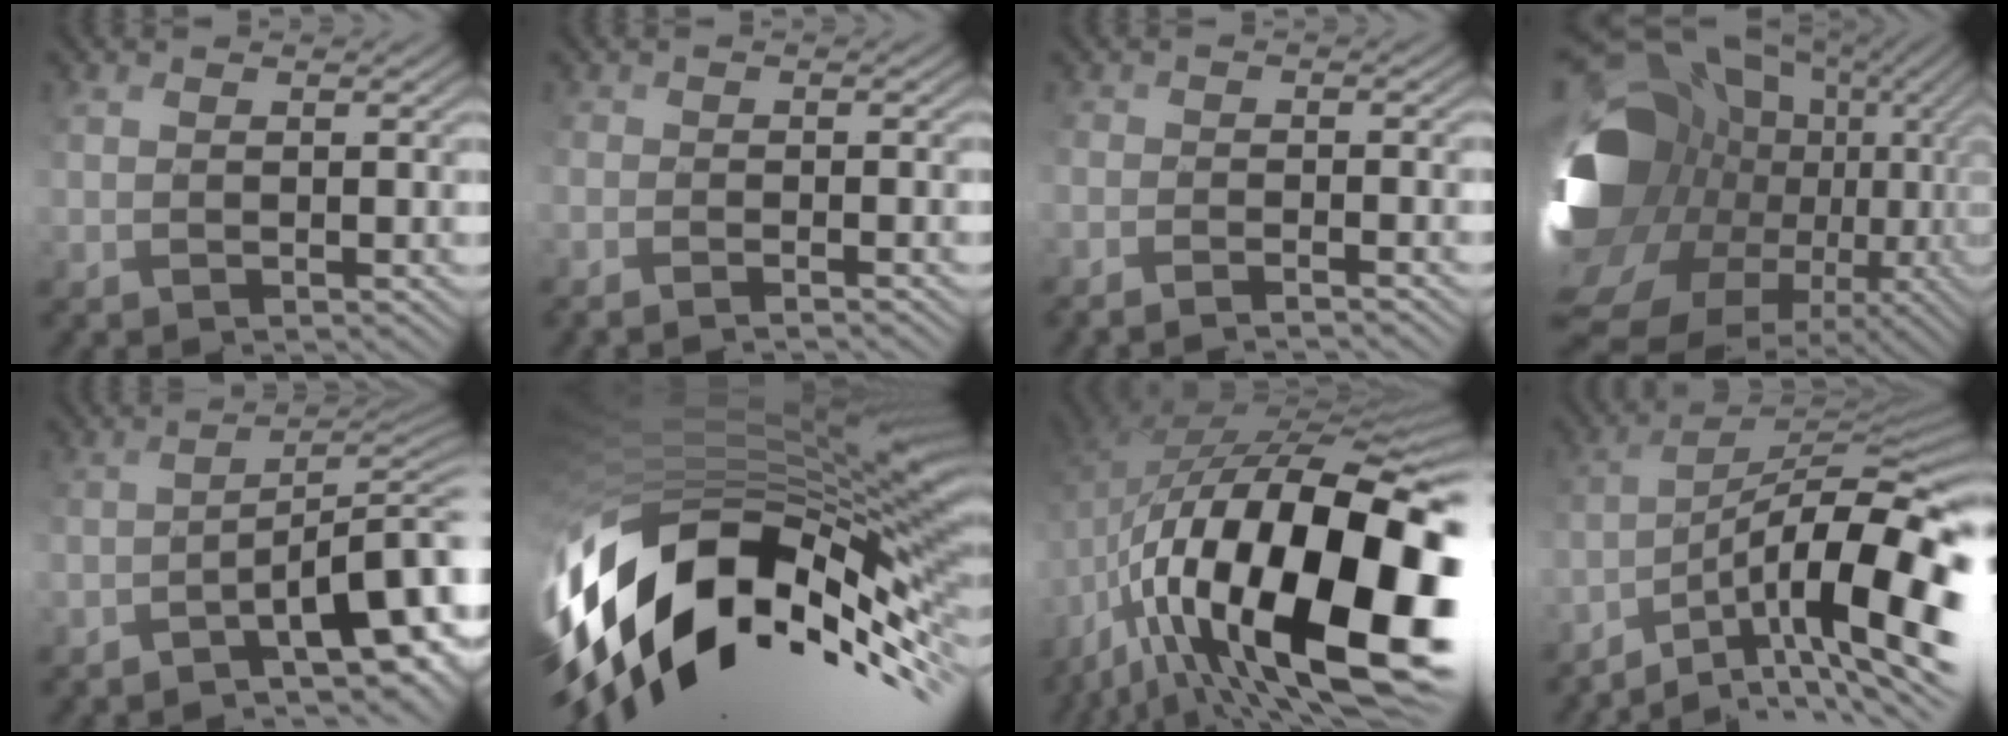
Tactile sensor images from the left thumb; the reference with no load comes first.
{"total": 2.4, "force": [-2.4, 0.0, 0.4], "torque": [0.000, -0.001, -0.042]}
{"total": 3.3, "force": [-3.2, 0.0, 0.8], "torque": [-0.011, 0.000, -0.058]}
{"total": 21.0, "force": [-3.0, 17.2, 11.6], "torque": [-0.295, -0.049, -0.025]}
{"total": 9.8, "force": [-6.4, 2.4, 7.0], "torque": [-0.094, 0.000, -0.084]}
{"total": 17.6, "force": [-5.9, 9.2, 13.7], "torque": [-0.299, -0.025, -0.091]}
{"total": 20.1, "force": [-7.9, 10.0, 15.6], "torque": [-0.303, -0.022, -0.117]}
{"total": 16.2, "force": [-7.9, 5.5, 13.0], "torque": [-0.218, -0.004, -0.131]}